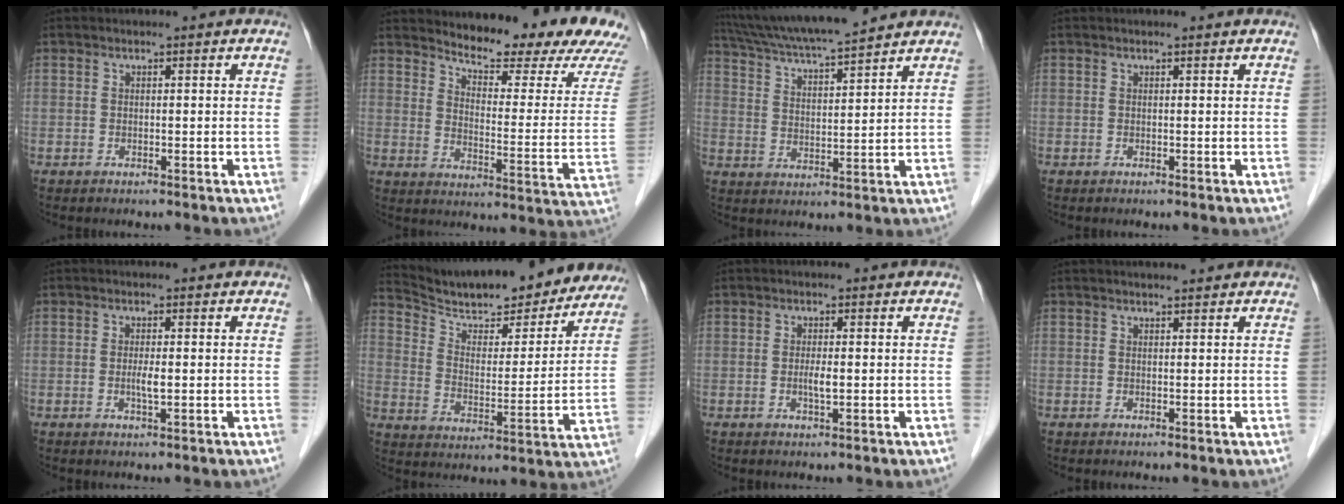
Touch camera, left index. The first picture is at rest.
{"total": 18.6, "force": [16.9, 2.0, 7.4], "torque": [-0.106, -0.076, 0.206]}
{"total": 14.6, "force": [13.2, 0.5, 6.4], "torque": [-0.122, 0.025, 0.219]}
{"total": 0.6, "force": [0.6, 0.1, 0.1], "torque": [-0.006, 0.004, 0.007]}
{"total": 1.7, "force": [-0.1, 0.2, 1.7], "torque": [-0.035, -0.002, -0.002]}
{"total": 23.3, "force": [21.0, 5.5, 8.5], "torque": [-0.131, -0.015, 0.292]}
{"total": 1.7, "force": [-0.1, 0.2, 1.7], "torque": [-0.034, -0.002, -0.002]}
{"total": 2.7, "force": [2.5, 0.2, 0.9], "torque": [-0.012, 0.016, 0.035]}